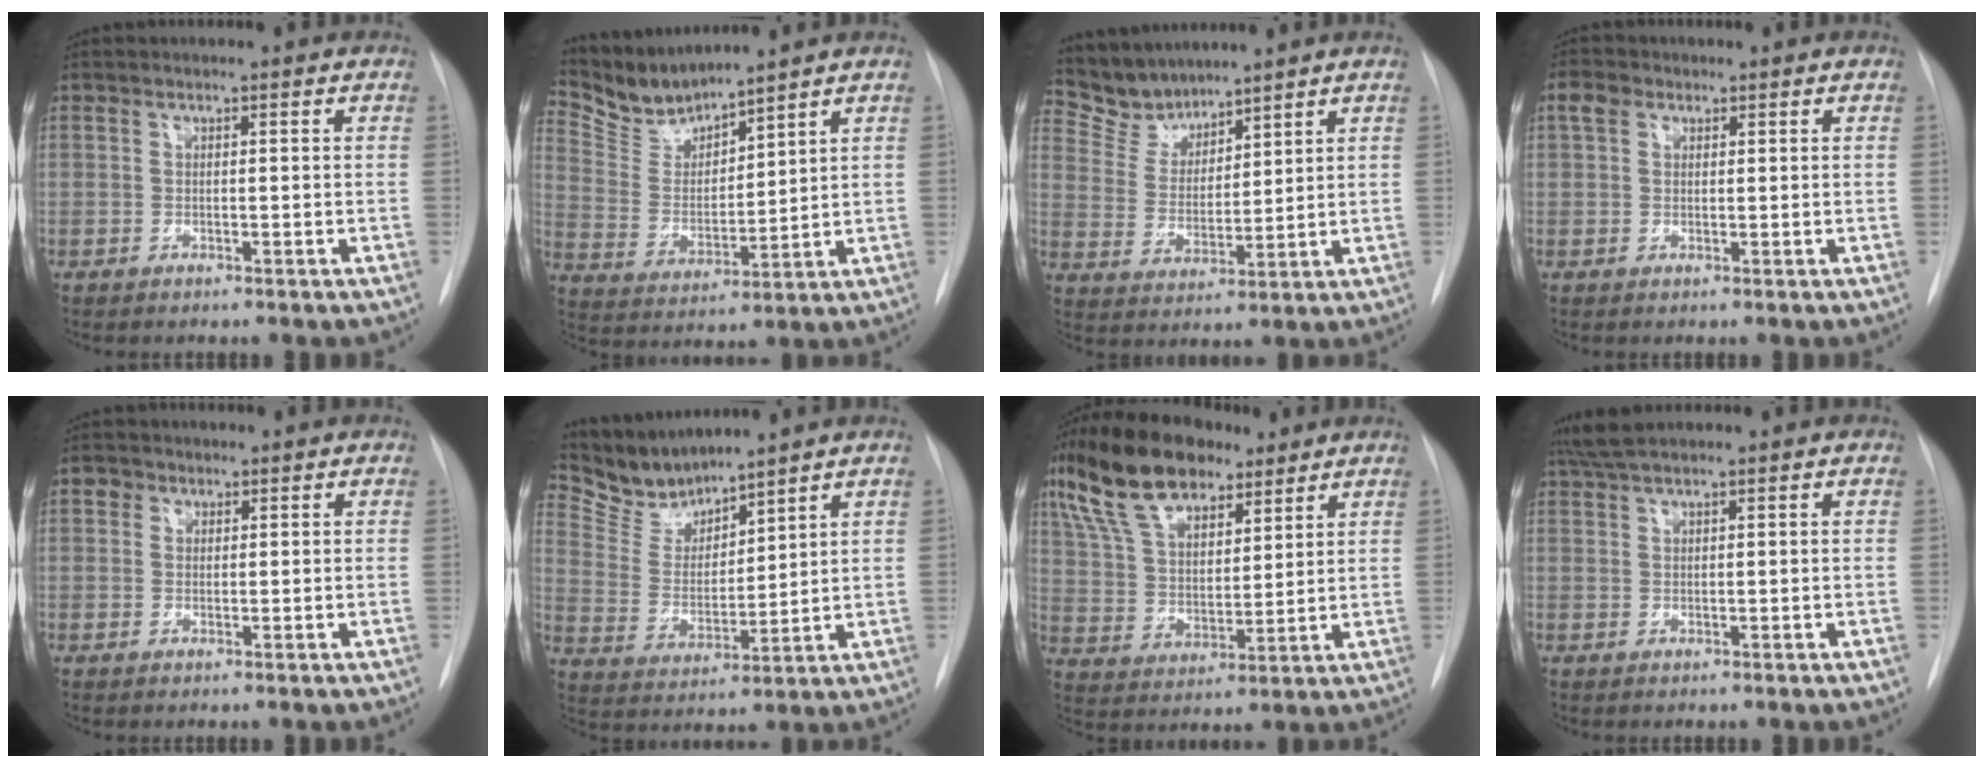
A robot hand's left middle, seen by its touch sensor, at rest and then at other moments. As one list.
[{"total": 8.5, "force": [8.4, 0.6, 1.1], "torque": [-0.041, 0.002, 0.184]}, {"total": 7.2, "force": [6.9, 2.1, 0.4], "torque": [-0.014, 0.007, 0.148]}, {"total": 2.9, "force": [1.3, 2.2, 1.4], "torque": [-0.032, 0.016, 0.026]}, {"total": 2.1, "force": [0.9, 1.8, 0.6], "torque": [-0.007, 0.009, 0.010]}, {"total": 8.7, "force": [8.6, 1.2, 1.1], "torque": [-0.037, 0.006, 0.187]}, {"total": 16.1, "force": [11.0, 7.0, 9.5], "torque": [-0.192, 0.033, 0.205]}, {"total": 3.6, "force": [3.1, 0.2, 1.9], "torque": [-0.040, 0.020, 0.062]}]